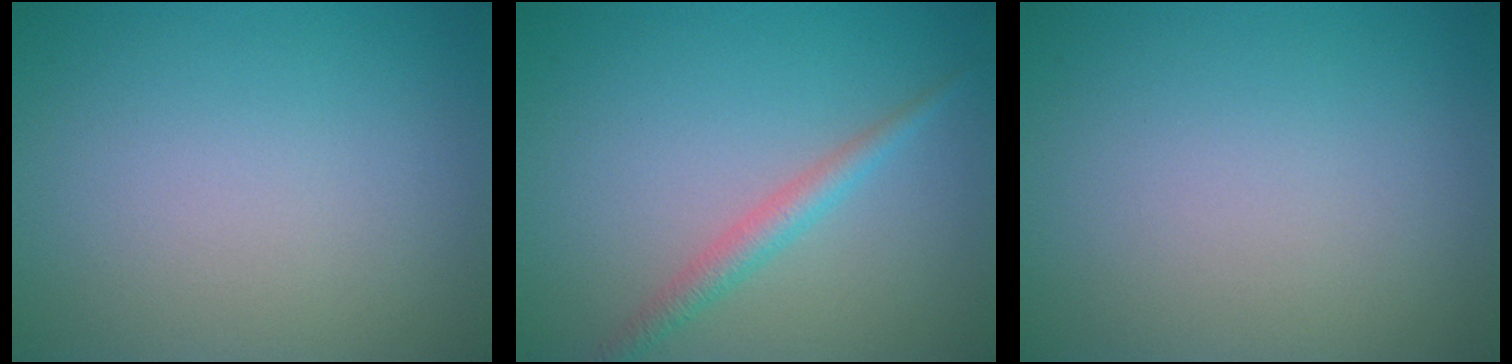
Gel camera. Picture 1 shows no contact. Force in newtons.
{"total": 2.0, "press": 2.0, "slide": 0.1}
{"total": 0.0}